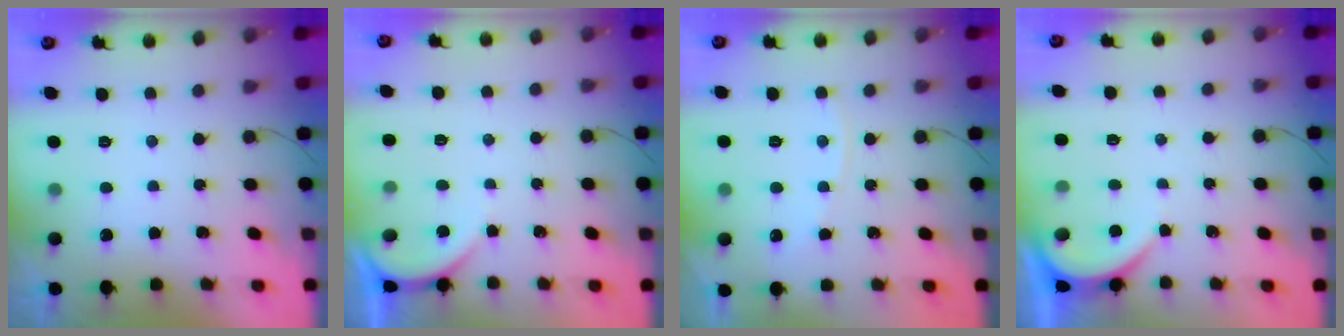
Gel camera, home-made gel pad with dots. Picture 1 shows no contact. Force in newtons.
{"total": 2.8, "press": 2.8, "slide": 0.3}
{"total": 2.0, "press": 2.0, "slide": 0.4}
{"total": 2.4, "press": 2.4, "slide": 0.2}